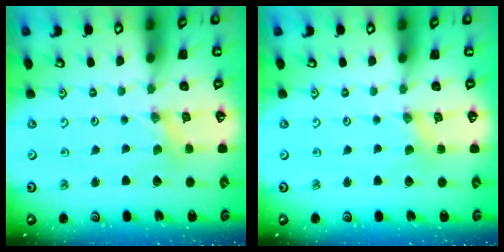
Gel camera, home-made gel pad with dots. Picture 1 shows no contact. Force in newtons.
{"total": 1.0, "press": 1.0, "slide": 0.2}